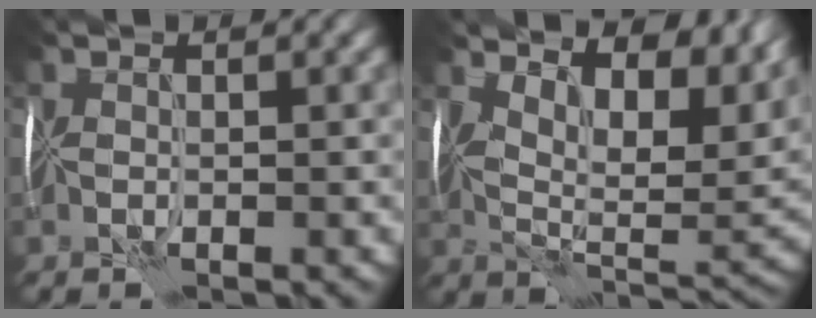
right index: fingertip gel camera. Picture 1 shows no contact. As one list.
[{"total": 12.7, "force": [7.3, 5.1, 9.1], "torque": [-0.149, 0.001, 0.132]}]